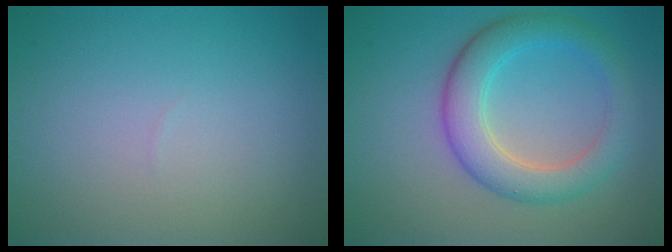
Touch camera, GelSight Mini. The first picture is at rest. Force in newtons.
{"total": 5.0, "press": 5.0, "slide": 0.1}